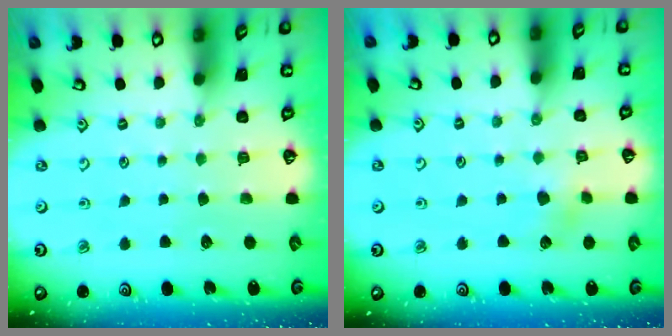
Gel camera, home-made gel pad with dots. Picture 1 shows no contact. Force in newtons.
{"total": 4.4, "press": 4.4, "slide": 0.3}